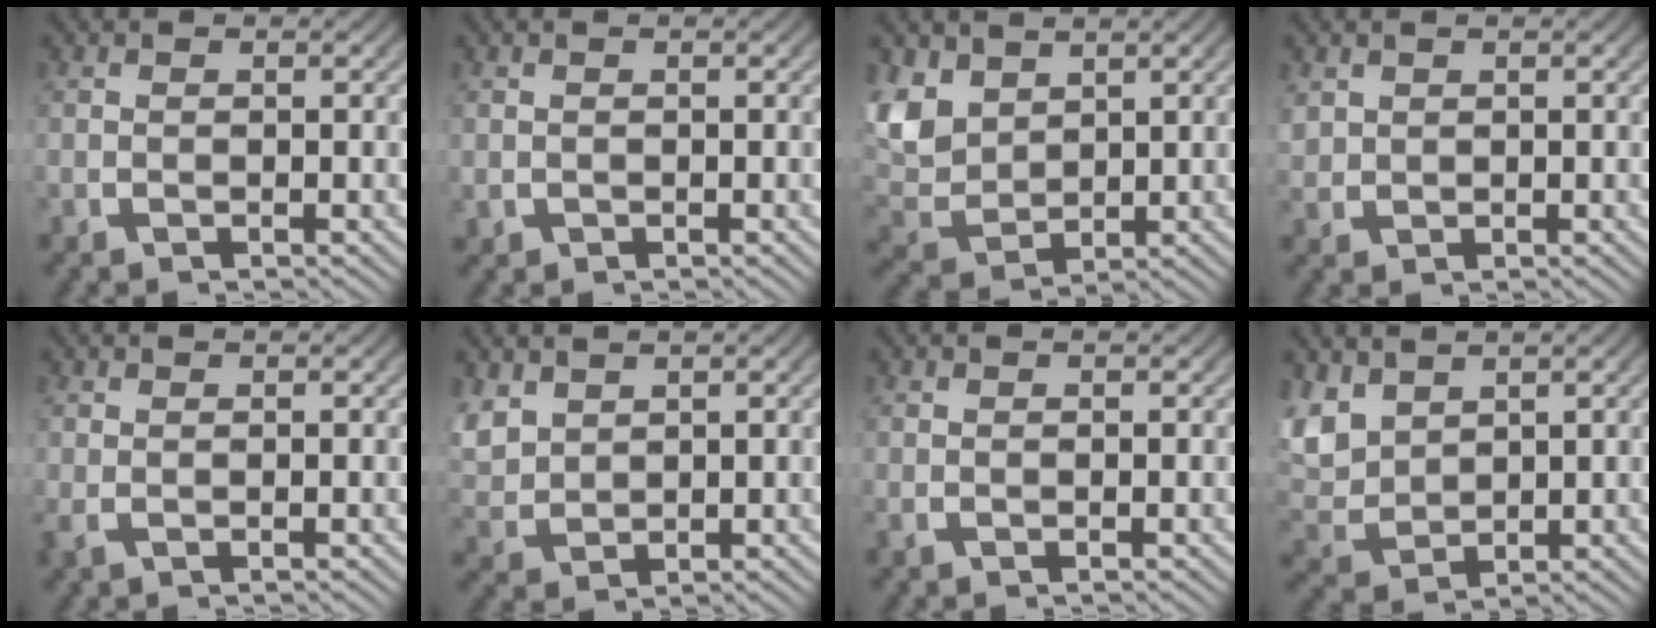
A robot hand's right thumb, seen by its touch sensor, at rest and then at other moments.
{"total": 0.7, "force": [-0.1, 0.7, 0.1], "torque": [-0.006, -0.006, 0.005]}
{"total": 6.6, "force": [1.0, 5.1, 4.1], "torque": [-0.128, -0.029, 0.041]}
{"total": 1.7, "force": [0.9, 1.3, 0.6], "torque": [-0.019, -0.002, 0.025]}
{"total": 0.6, "force": [0.1, 0.3, 0.5], "torque": [-0.015, -0.004, 0.005]}
{"total": 3.4, "force": [1.3, 2.6, 1.8], "torque": [-0.060, -0.012, 0.043]}
{"total": 0.0}
{"total": 6.0, "force": [1.1, 4.6, 3.6], "torque": [-0.114, -0.023, 0.042]}